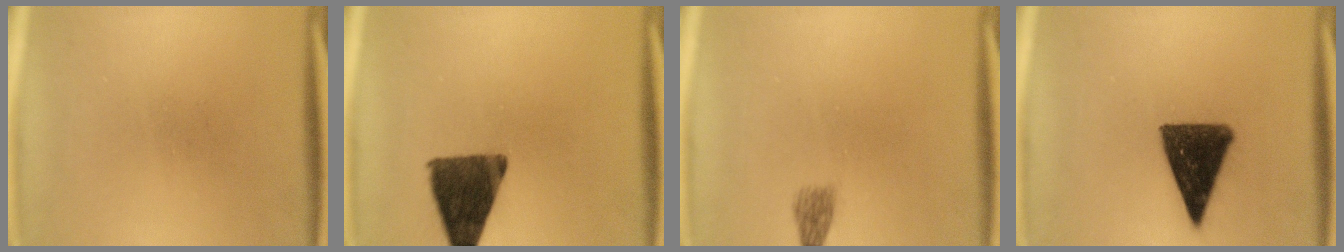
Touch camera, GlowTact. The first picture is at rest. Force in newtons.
{"total": 12.3}
{"total": 1.9}
{"total": 12.9}